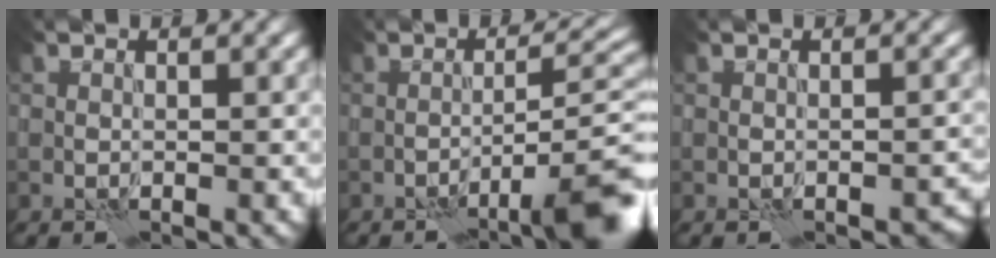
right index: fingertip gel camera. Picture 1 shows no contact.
{"total": 8.0, "force": [-4.2, 1.5, 6.6], "torque": [-0.081, 0.013, -0.064]}
{"total": 1.4, "force": [-0.9, 0.7, 0.8], "torque": [-0.009, -0.005, -0.008]}